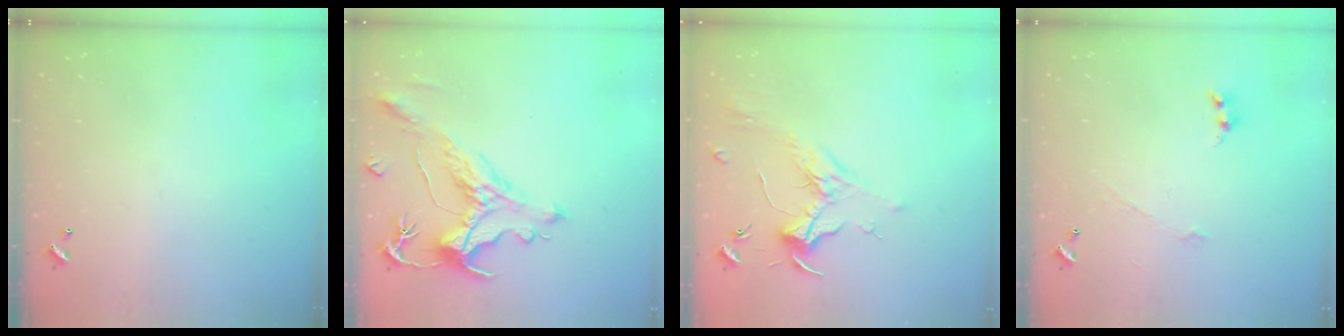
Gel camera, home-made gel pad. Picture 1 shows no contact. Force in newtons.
{"total": 1.2, "press": 0.2, "slide": 1.2}
{"total": 2.0, "press": 1.9, "slide": 0.6}
{"total": 1.9, "press": 1.8, "slide": 0.4}